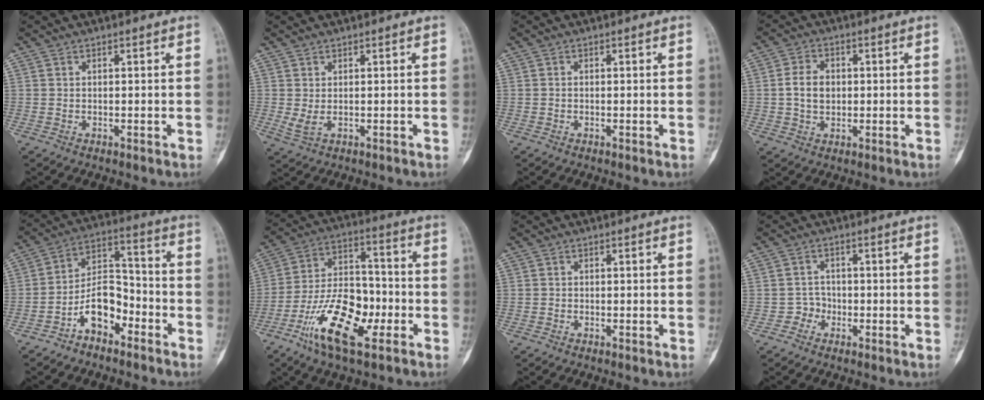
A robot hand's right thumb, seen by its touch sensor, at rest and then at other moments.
{"total": 2.3, "force": [-0.1, 1.0, 2.1], "torque": [-0.048, 0.002, 0.007]}
{"total": 0.0}
{"total": 5.7, "force": [0.2, 4.2, 3.8], "torque": [-0.059, 0.006, 0.002]}
{"total": 10.4, "force": [-5.9, 5.7, 6.4], "torque": [-0.102, 0.071, -0.110]}
{"total": 17.2, "force": [-7.6, 7.7, 13.4], "torque": [-0.229, 0.041, -0.136]}
{"total": 0.6, "force": [-0.3, 0.5, 0.1], "torque": [0.001, 0.004, -0.007]}
{"total": 2.4, "force": [-1.2, 2.0, 0.1], "torque": [0.011, 0.012, -0.030]}